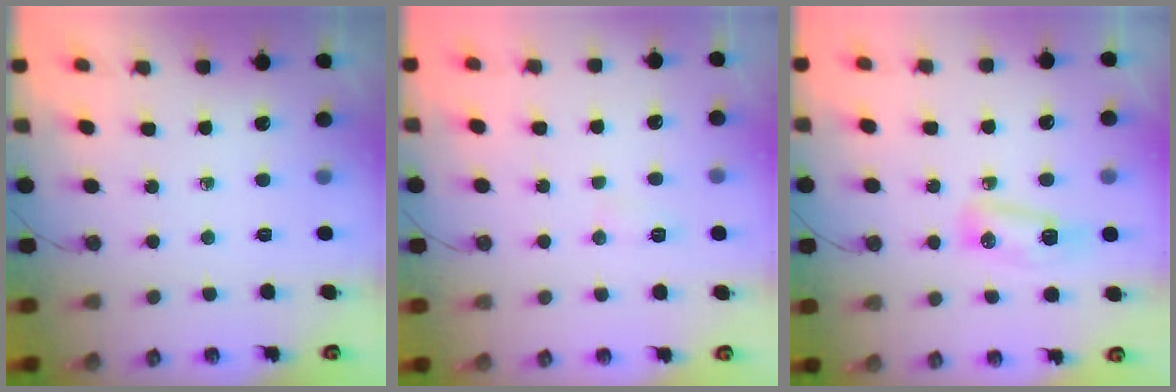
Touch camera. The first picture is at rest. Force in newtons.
{"total": 10.3, "press": 4.4, "slide": 9.3}
{"total": 6.9, "press": 6.8, "slide": 1.0}